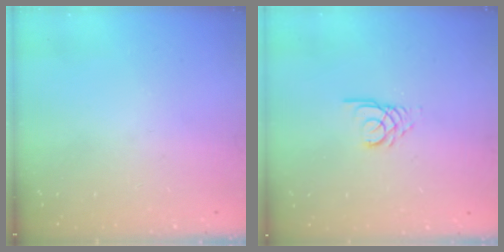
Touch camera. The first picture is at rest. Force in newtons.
{"total": 3.5, "press": 3.5, "slide": 0.4}